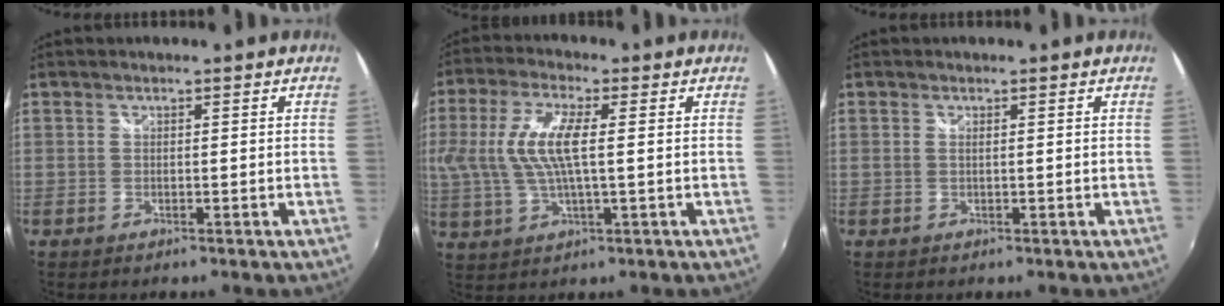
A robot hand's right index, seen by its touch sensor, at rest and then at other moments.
{"total": 11.3, "force": [1.1, 3.3, 10.7], "torque": [-0.216, 0.003, 0.023]}
{"total": 0.5, "force": [0.2, 0.0, 0.5], "torque": [-0.011, 0.000, 0.002]}